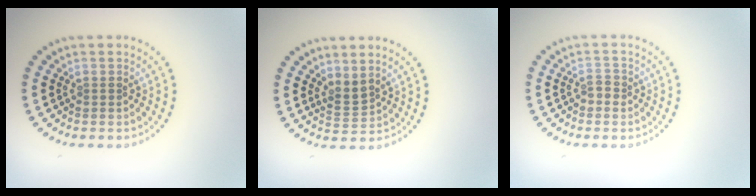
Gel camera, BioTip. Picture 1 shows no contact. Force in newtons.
{"total": 1.9, "press": 1.4, "slide": 1.3}
{"total": 1.2, "press": 1.1, "slide": 0.4}